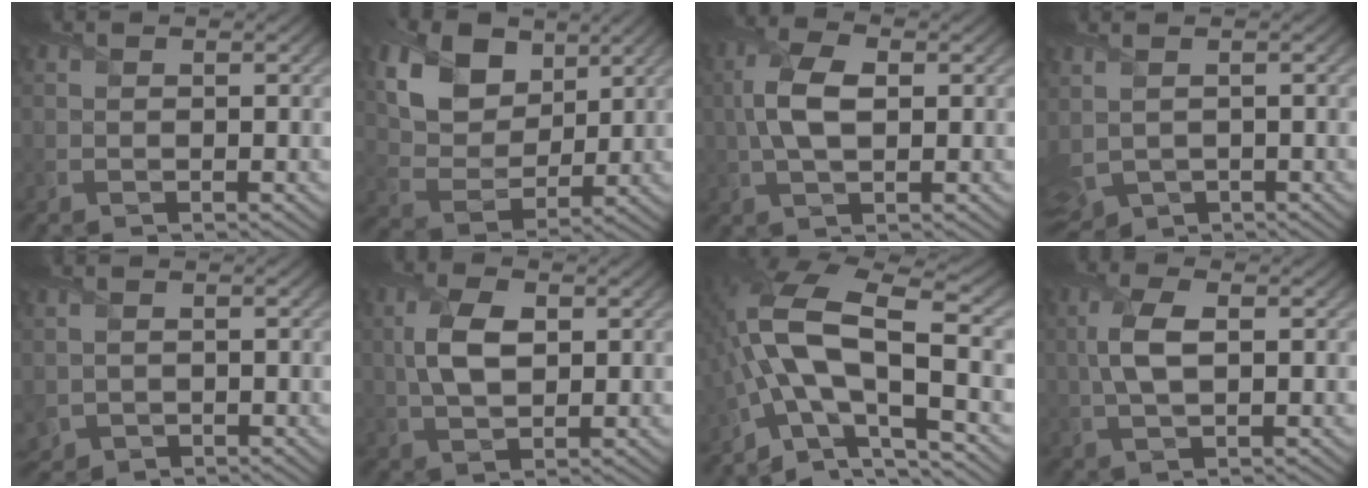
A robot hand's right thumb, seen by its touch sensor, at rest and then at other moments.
{"total": 10.5, "force": [5.2, 6.9, 6.0], "torque": [-0.150, 0.002, 0.088]}
{"total": 6.3, "force": [0.6, 3.3, 5.4], "torque": [-0.135, 0.006, 0.010]}
{"total": 5.2, "force": [-0.7, 3.3, 3.9], "torque": [-0.116, -0.020, 0.002]}
{"total": 2.2, "force": [-0.4, 2.0, 0.8], "torque": [-0.029, -0.014, -0.005]}
{"total": 6.1, "force": [1.1, 3.3, 4.9], "torque": [-0.118, 0.006, 0.021]}
{"total": 15.4, "force": [-2.5, 6.1, 14.0], "torque": [-0.285, 0.011, -0.052]}
{"total": 5.1, "force": [0.7, 2.1, 4.5], "torque": [-0.113, 0.007, 0.013]}